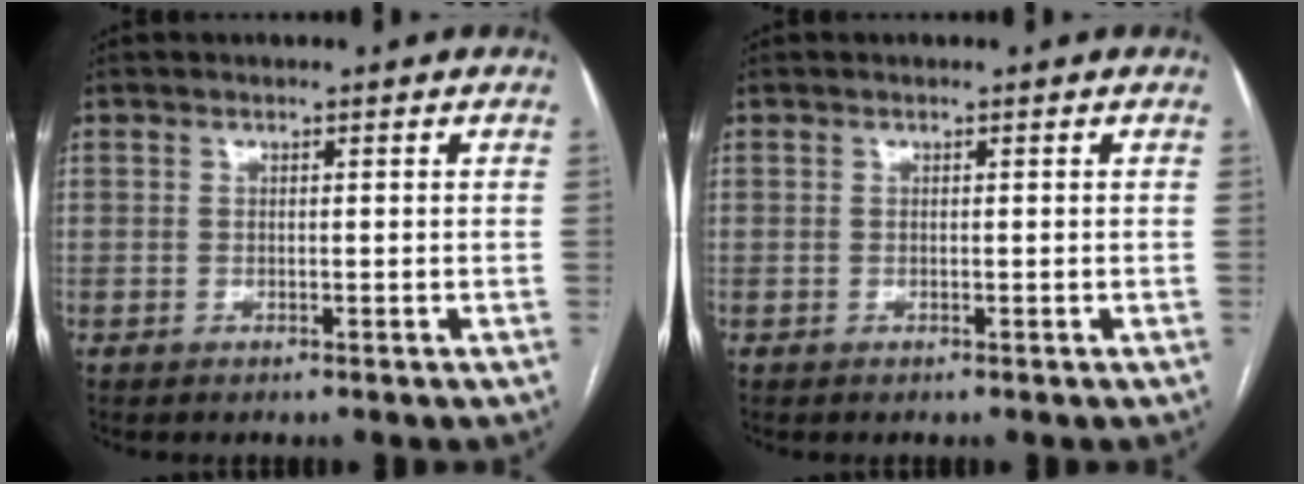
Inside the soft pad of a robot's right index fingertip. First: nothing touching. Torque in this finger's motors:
{"motor_torque": [0.00, 0.00, 0.00, 0.00]}